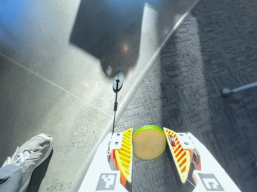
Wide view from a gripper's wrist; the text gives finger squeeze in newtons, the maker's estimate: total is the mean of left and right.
{"total": 11.5, "left": 11.9, "right": 11.1}